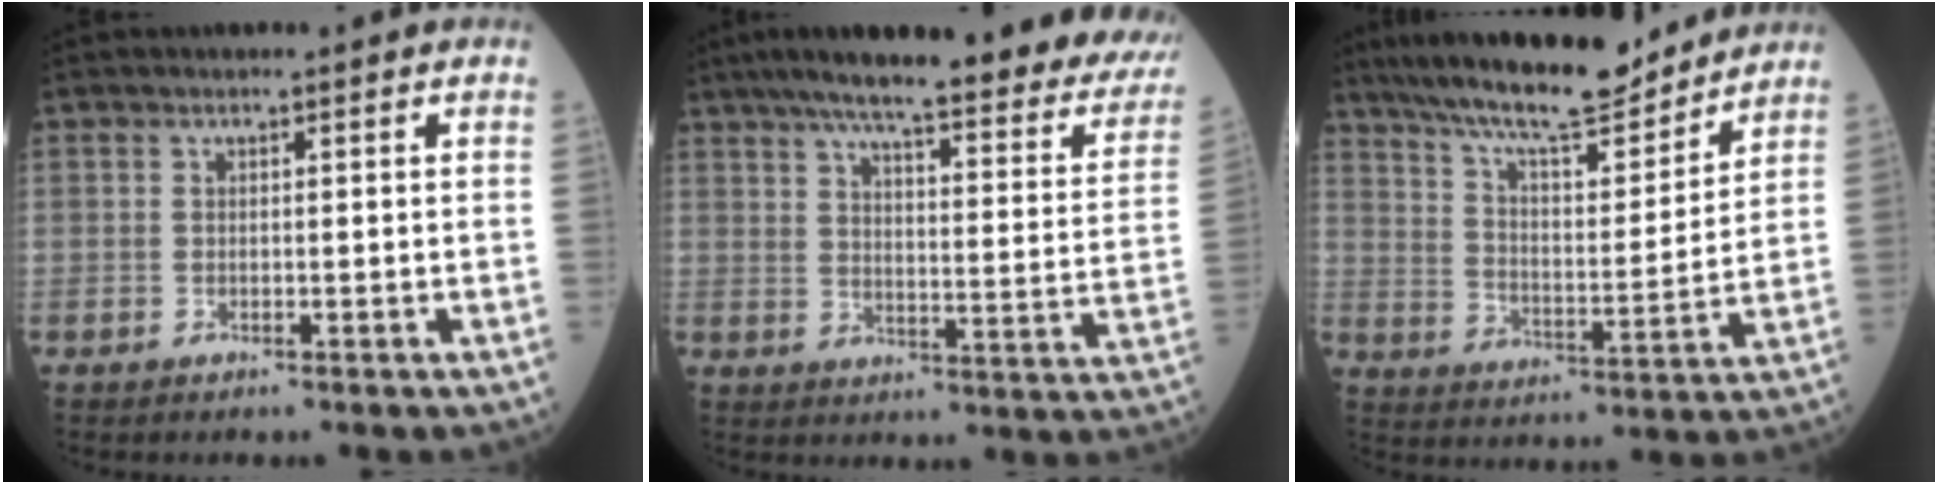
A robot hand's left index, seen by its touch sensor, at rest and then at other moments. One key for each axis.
{"total": 31.5, "fx": 25.8, "fy": 5.2, "fz": 17.2, "tx": -0.228, "ty": -0.033, "tz": 0.318}
{"total": 17.9, "fx": 15.7, "fy": 2.8, "fz": 8.3, "tx": -0.147, "ty": 0.008, "tz": 0.258}